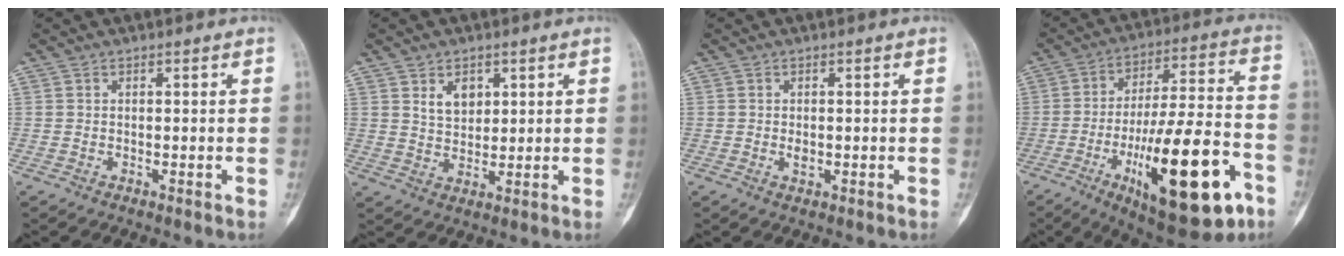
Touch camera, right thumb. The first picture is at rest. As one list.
[{"total": 4.8, "force": [2.2, 3.3, 2.8], "torque": [-0.031, -0.017, 0.042]}, {"total": 1.3, "force": [-0.1, 0.8, 1.0], "torque": [-0.011, -0.001, 0.000]}, {"total": 26.4, "force": [-10.5, 8.2, 22.7], "torque": [-0.349, 0.041, -0.152]}]